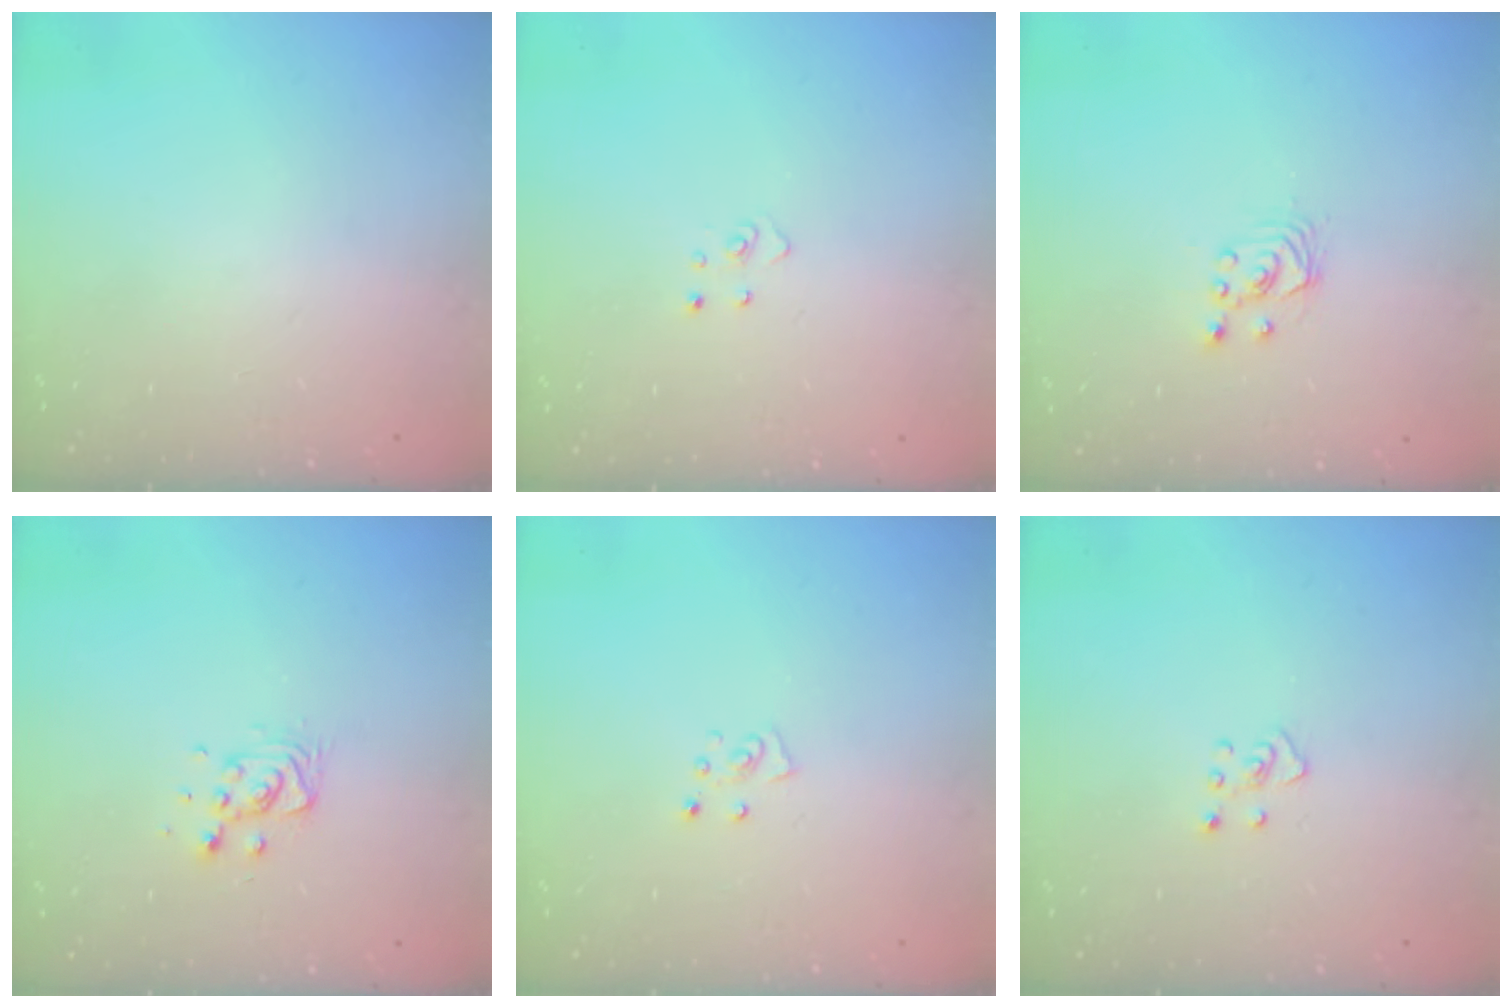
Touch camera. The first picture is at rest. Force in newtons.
{"total": 3.2, "press": 3.2, "slide": 0.2}
{"total": 1.7, "press": 1.7, "slide": 0.2}
{"total": 9.3, "press": 9.0, "slide": 2.3}
{"total": 4.2, "press": 4.1, "slide": 0.5}
{"total": 3.4, "press": 3.3, "slide": 0.6}